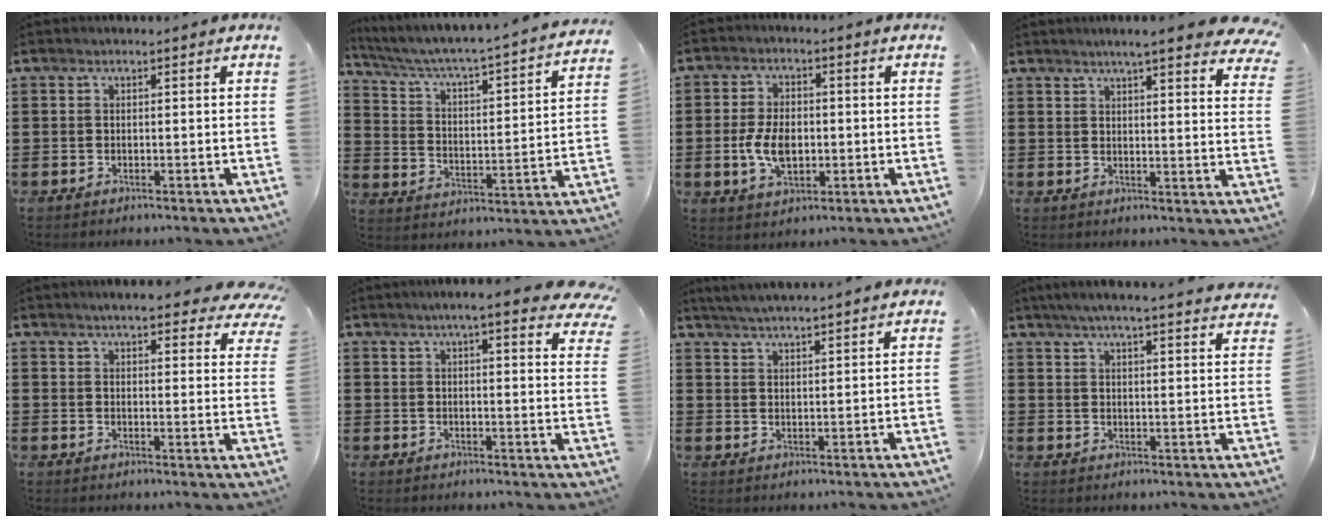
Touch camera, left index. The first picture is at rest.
{"total": 3.2, "force": [2.7, -0.1, 1.7], "torque": [-0.050, -0.039, 0.030]}
{"total": 6.7, "force": [-0.7, 4.0, 5.4], "torque": [-0.111, 0.000, -0.018]}
{"total": 5.6, "force": [4.9, -0.3, 2.7], "torque": [-0.061, -0.017, 0.084]}
{"total": 5.7, "force": [5.1, 0.2, 2.6], "torque": [-0.050, -0.022, 0.087]}
{"total": 6.1, "force": [5.1, -0.1, 3.4], "torque": [-0.065, -0.014, 0.086]}
{"total": 3.7, "force": [3.6, -0.6, 0.6], "torque": [-0.025, -0.016, 0.065]}
{"total": 4.9, "force": [4.6, -0.3, 1.8], "torque": [-0.052, -0.022, 0.079]}